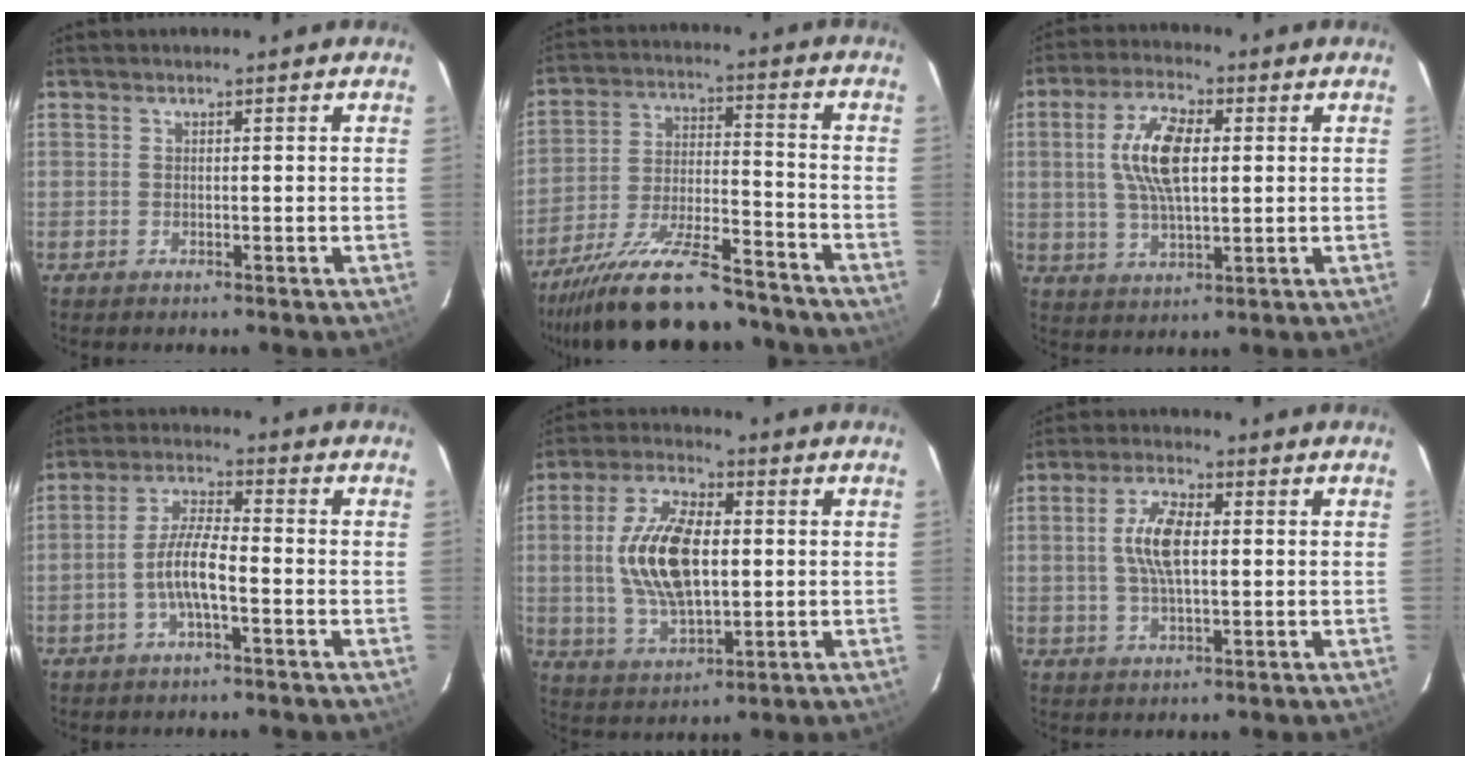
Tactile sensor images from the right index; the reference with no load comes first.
{"total": 21.8, "force": [-18.7, 4.8, 10.2], "torque": [-0.192, -0.029, -0.284]}
{"total": 10.7, "force": [1.7, 4.5, 9.5], "torque": [-0.186, 0.012, 0.033]}
{"total": 6.9, "force": [-2.4, 1.3, 6.3], "torque": [-0.130, 0.008, -0.046]}
{"total": 14.5, "force": [0.8, 7.1, 12.6], "torque": [-0.248, 0.006, 0.021]}
{"total": 7.8, "force": [0.8, 3.2, 7.1], "torque": [-0.138, 0.010, 0.014]}